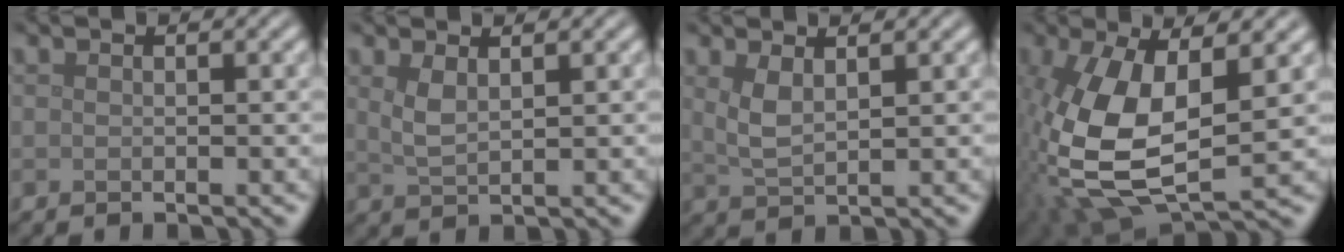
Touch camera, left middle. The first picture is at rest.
{"total": 1.8, "force": [1.0, 0.6, 1.4], "torque": [-0.034, -0.002, 0.024]}
{"total": 2.2, "force": [1.1, 0.8, 1.7], "torque": [-0.043, -0.002, 0.026]}
{"total": 11.4, "force": [-0.4, 5.7, 9.9], "torque": [-0.231, -0.013, -0.008]}